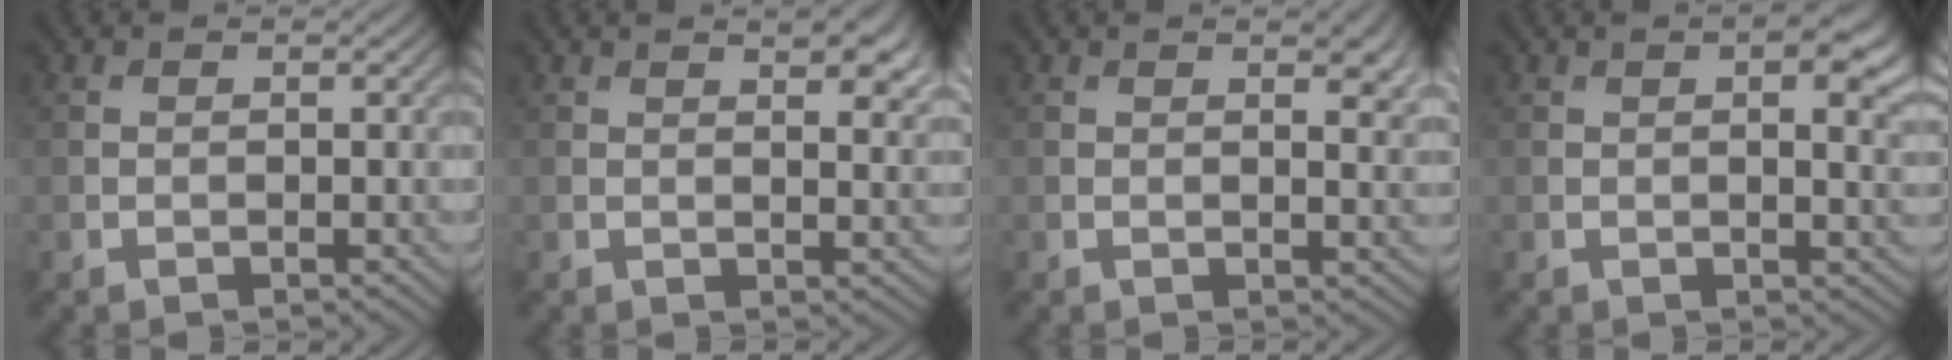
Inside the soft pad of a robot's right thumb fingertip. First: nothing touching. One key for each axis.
{"total": 4.7, "fx": 2.4, "fy": 1.5, "fz": 3.8, "tx": -0.060, "ty": 0.005, "tz": 0.034}
{"total": 3.5, "fx": 1.4, "fy": 1.0, "fz": 3.0, "tx": -0.047, "ty": 0.000, "tz": 0.024}
{"total": 6.0, "fx": 2.2, "fy": 2.3, "fz": 5.1, "tx": -0.072, "ty": 0.005, "tz": 0.030}